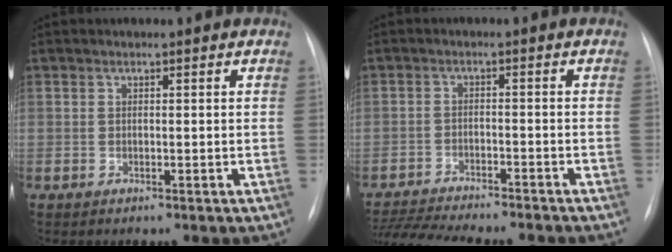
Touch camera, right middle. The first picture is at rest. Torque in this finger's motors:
{"motor_torque": [0.91, -1.23, 0.18, 0.04]}